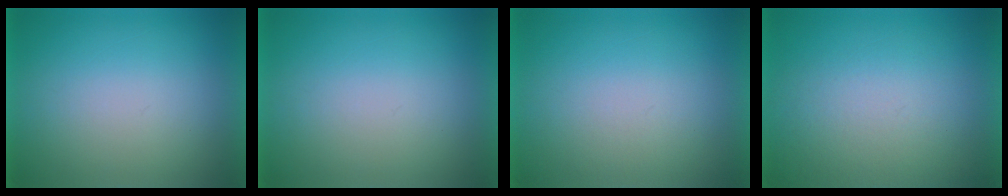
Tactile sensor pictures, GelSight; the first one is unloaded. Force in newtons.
{"total": 0.0}
{"total": 1.0}
{"total": 4.5}